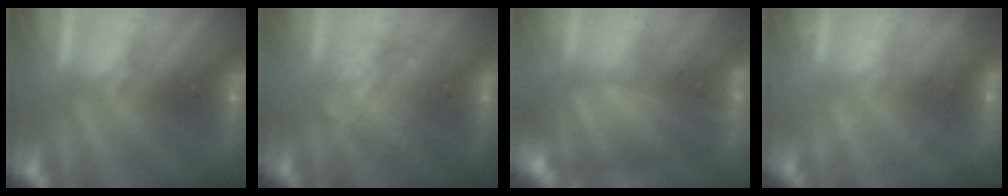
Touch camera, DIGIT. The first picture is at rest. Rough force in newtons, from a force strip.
{"total": 2.3}
{"total": 4.6}
{"total": 2.1}